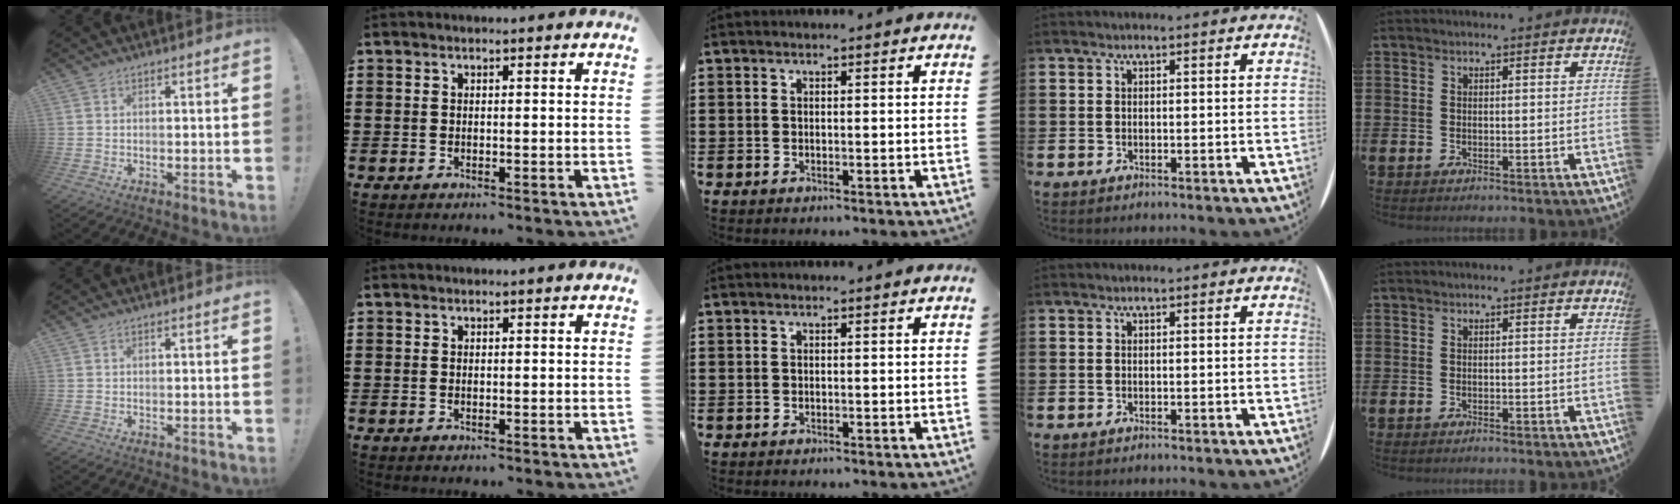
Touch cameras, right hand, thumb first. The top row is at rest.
{}